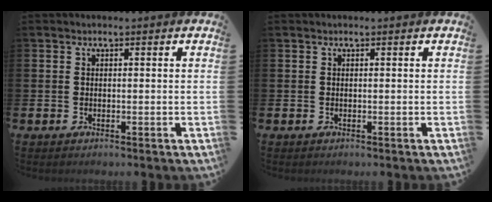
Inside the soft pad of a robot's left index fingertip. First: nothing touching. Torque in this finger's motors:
{"motor_torque": [-0.03, 0.11, 0.00, 0.00]}